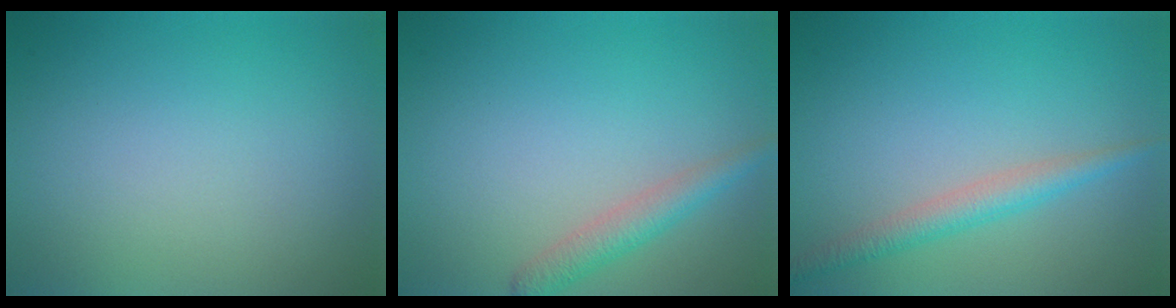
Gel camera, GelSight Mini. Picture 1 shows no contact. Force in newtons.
{"total": 2.4, "press": 2.4, "slide": 0.1}
{"total": 2.5, "press": 2.5, "slide": 0.0}